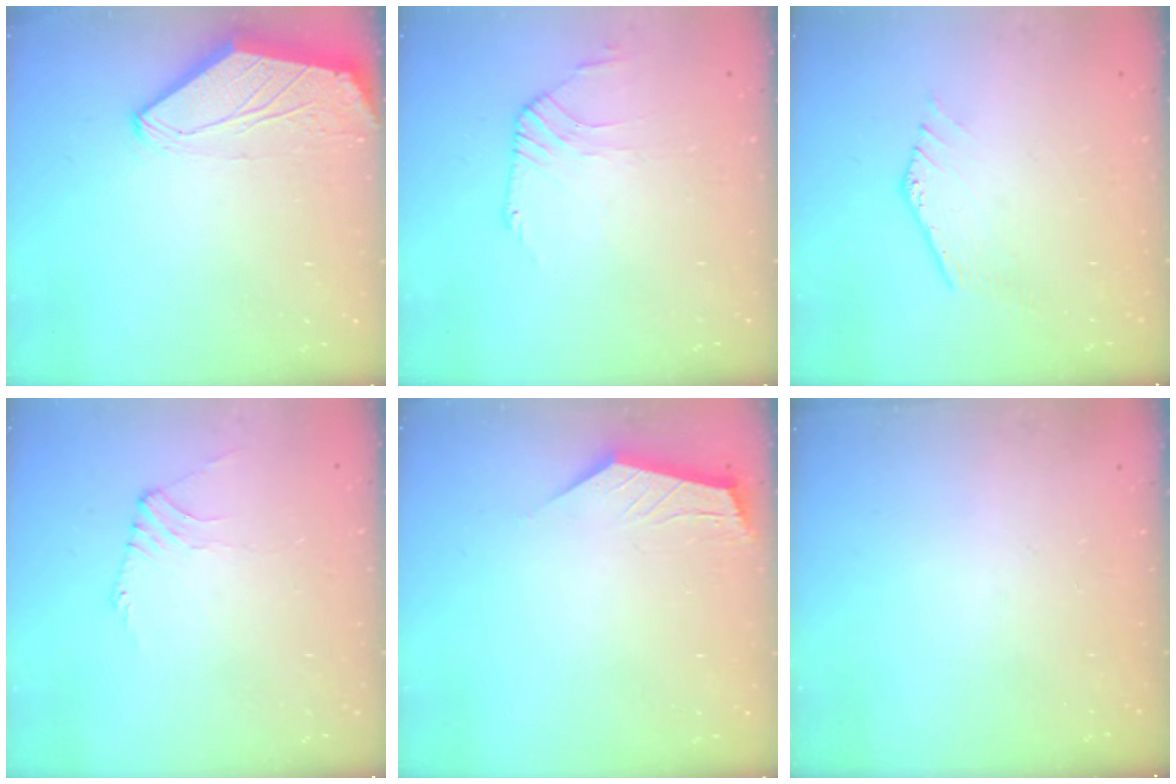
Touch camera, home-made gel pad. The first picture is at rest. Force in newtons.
{"total": 3.2, "press": 3.1, "slide": 0.7}
{"total": 1.1, "press": 1.0, "slide": 0.4}
{"total": 1.9, "press": 1.9, "slide": 0.5}
{"total": 2.4, "press": 2.4, "slide": 0.3}
{"total": 0.0}